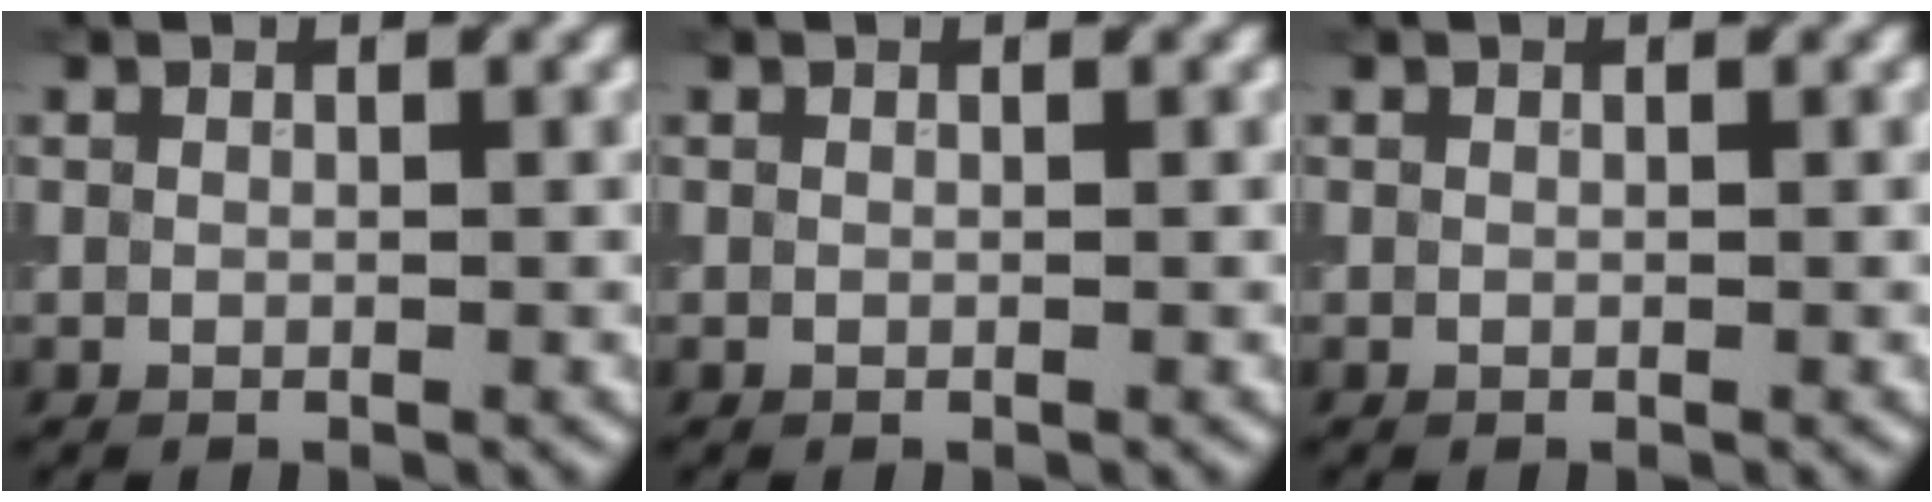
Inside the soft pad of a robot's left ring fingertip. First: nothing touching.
{"total": 0.0}
{"total": 0.0}